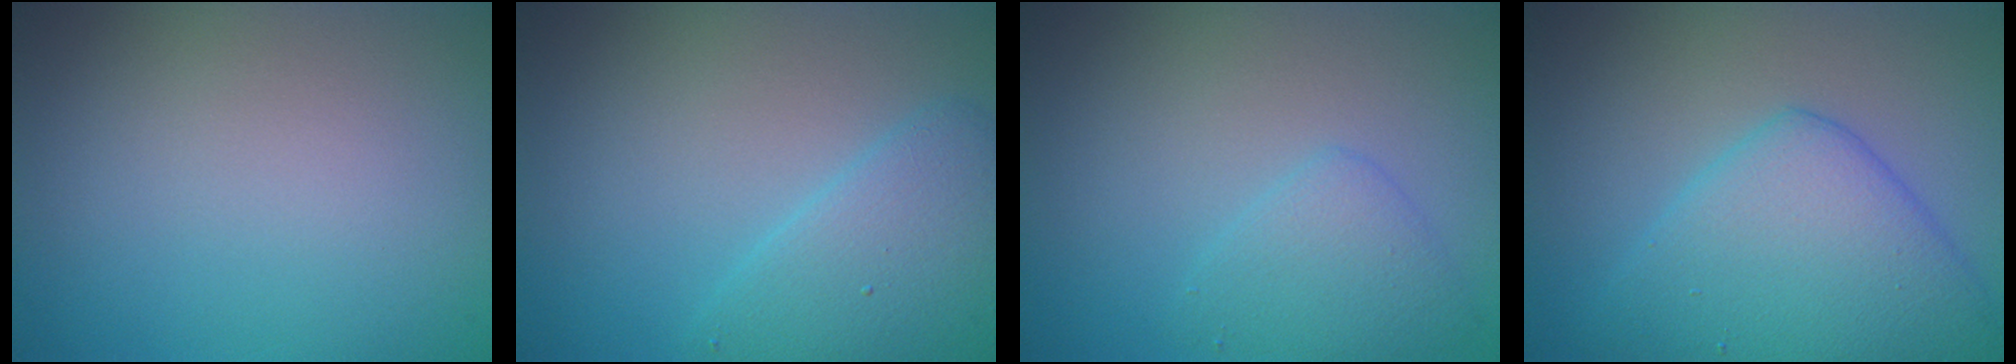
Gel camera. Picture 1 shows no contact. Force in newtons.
{"total": 3.7, "press": 3.7, "slide": 0.3}
{"total": 2.1, "press": 2.1, "slide": 0.0}
{"total": 6.7, "press": 6.7, "slide": 0.1}